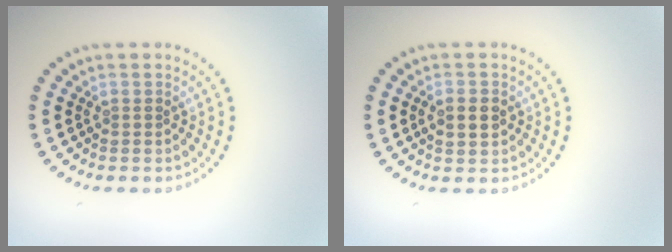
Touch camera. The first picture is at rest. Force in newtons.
{"total": 2.4, "press": 2.4, "slide": 0.1}